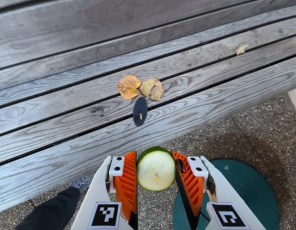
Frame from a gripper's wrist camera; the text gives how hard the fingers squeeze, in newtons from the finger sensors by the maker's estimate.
{"total": 9.3, "left": 9.5, "right": 9.0}